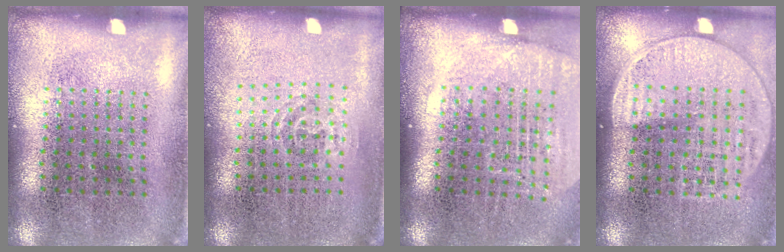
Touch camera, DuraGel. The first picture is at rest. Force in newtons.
{"total": 0.9, "press": 0.6, "slide": 0.7}
{"total": 1.8, "press": 1.6, "slide": 0.9}
{"total": 1.5, "press": 1.3, "slide": 0.8}